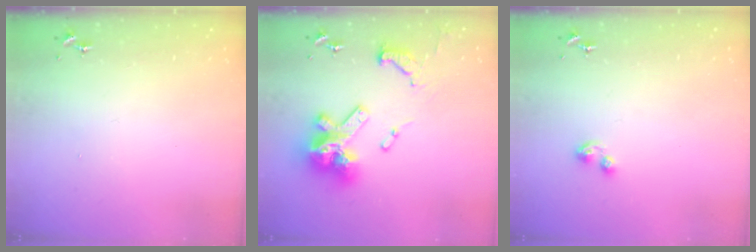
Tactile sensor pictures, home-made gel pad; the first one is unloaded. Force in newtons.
{"total": 20.9, "press": 20.8, "slide": 1.9}
{"total": 4.4, "press": 4.4, "slide": 0.4}